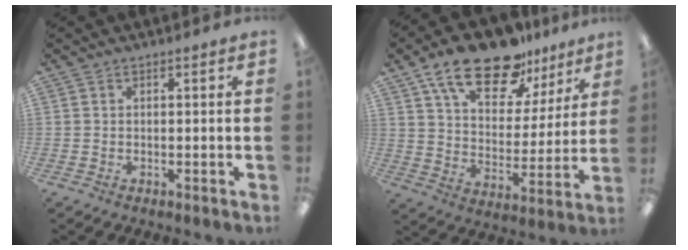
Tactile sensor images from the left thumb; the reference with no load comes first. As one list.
[{"total": 19.1, "force": [13.5, 8.8, 10.2], "torque": [-0.177, -0.073, 0.236]}]